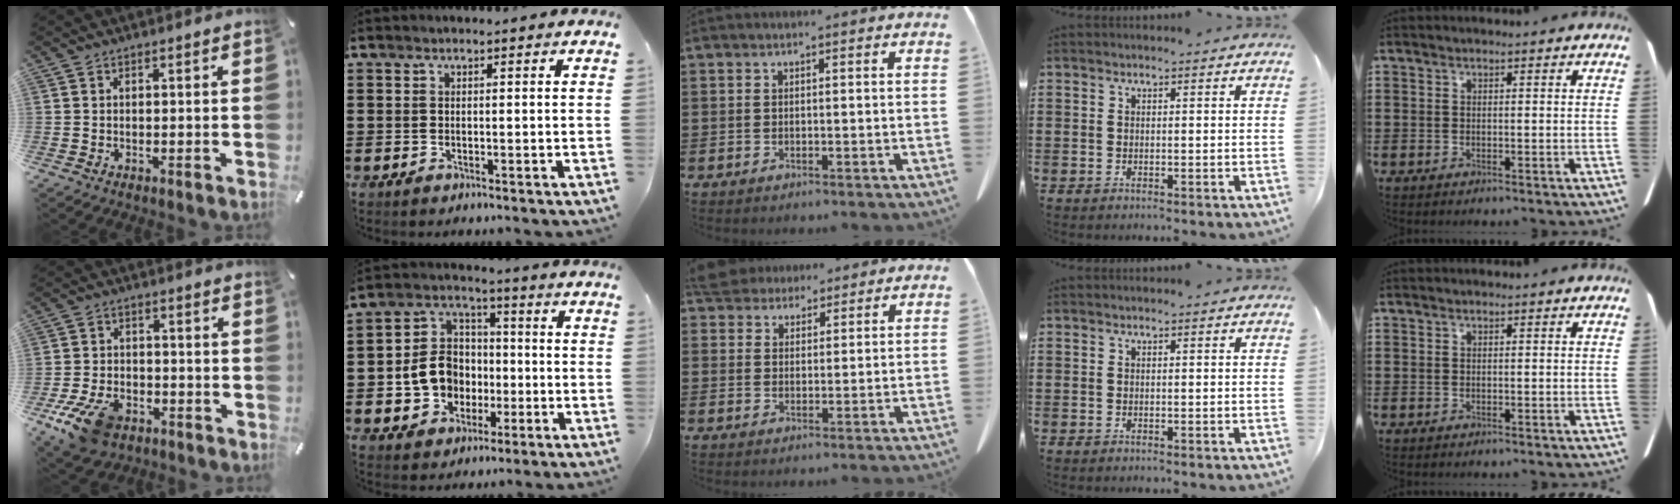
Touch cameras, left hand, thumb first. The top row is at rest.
{"thumb": {"total": 11.1, "force": [-6.1, 7.0, 6.2], "torque": [-0.118, 0.028, -0.110]}, "index": {"total": 9.1, "force": [-1.5, 8.1, 3.9], "torque": [-0.110, 0.023, -0.023]}, "middle": {"total": 5.0, "force": [4.6, 1.6, 0.8], "torque": [-0.036, -0.008, 0.088]}}